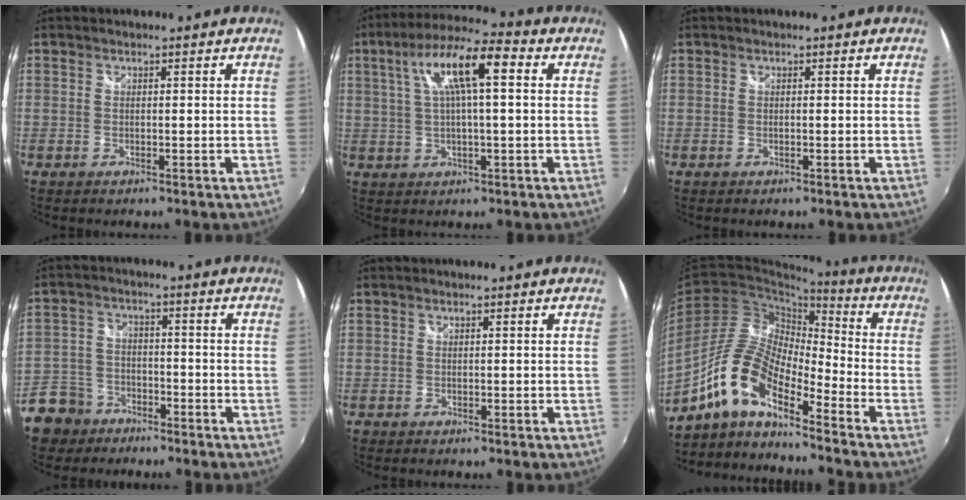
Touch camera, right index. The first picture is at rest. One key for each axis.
{"total": 12.3, "fx": 3.4, "fy": 2.8, "fz": 11.4, "tx": -0.207, "ty": 0.027, "tz": 0.058}
{"total": 0.0}
{"total": 8.9, "fx": -6.0, "fy": 6.3, "fz": 2.0, "tx": -0.069, "ty": 0.013, "tz": -0.107}
{"total": 0.6, "fx": -0.2, "fy": 0.5, "fz": -0.1, "tx": -0.001, "ty": 0.001, "tz": -0.003}
{"total": 12.4, "fx": -8.1, "fy": 3.9, "fz": 8.6, "tx": -0.167, "ty": 0.016, "tz": -0.168}